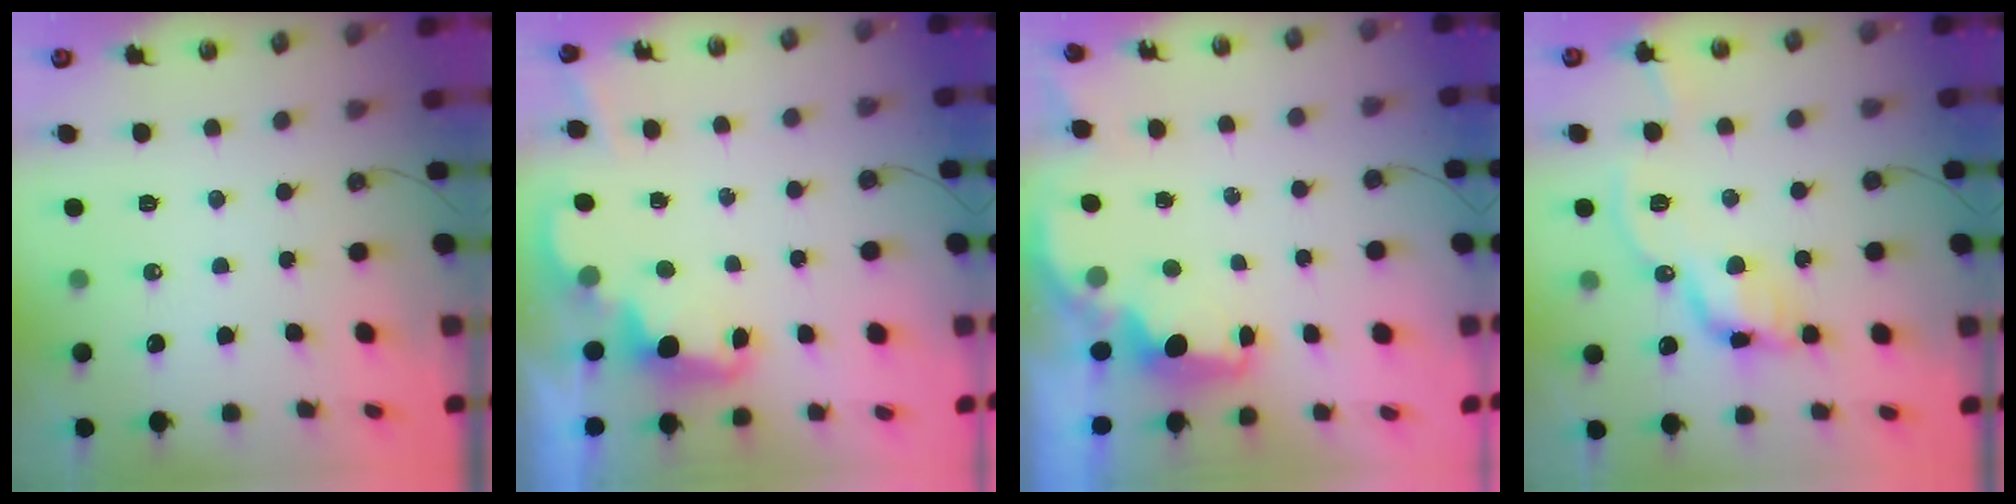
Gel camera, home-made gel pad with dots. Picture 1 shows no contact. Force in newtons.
{"total": 2.3, "press": 2.3, "slide": 0.5}
{"total": 2.9, "press": 2.7, "slide": 0.9}
{"total": 12.5, "press": 12.4, "slide": 1.2}